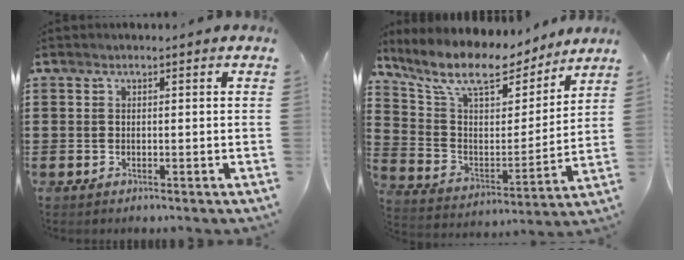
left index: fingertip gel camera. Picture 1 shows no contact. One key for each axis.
{"total": 10.4, "fx": 8.1, "fy": 3.2, "fz": 5.5, "tx": -0.136, "ty": -0.048, "tz": 0.137}